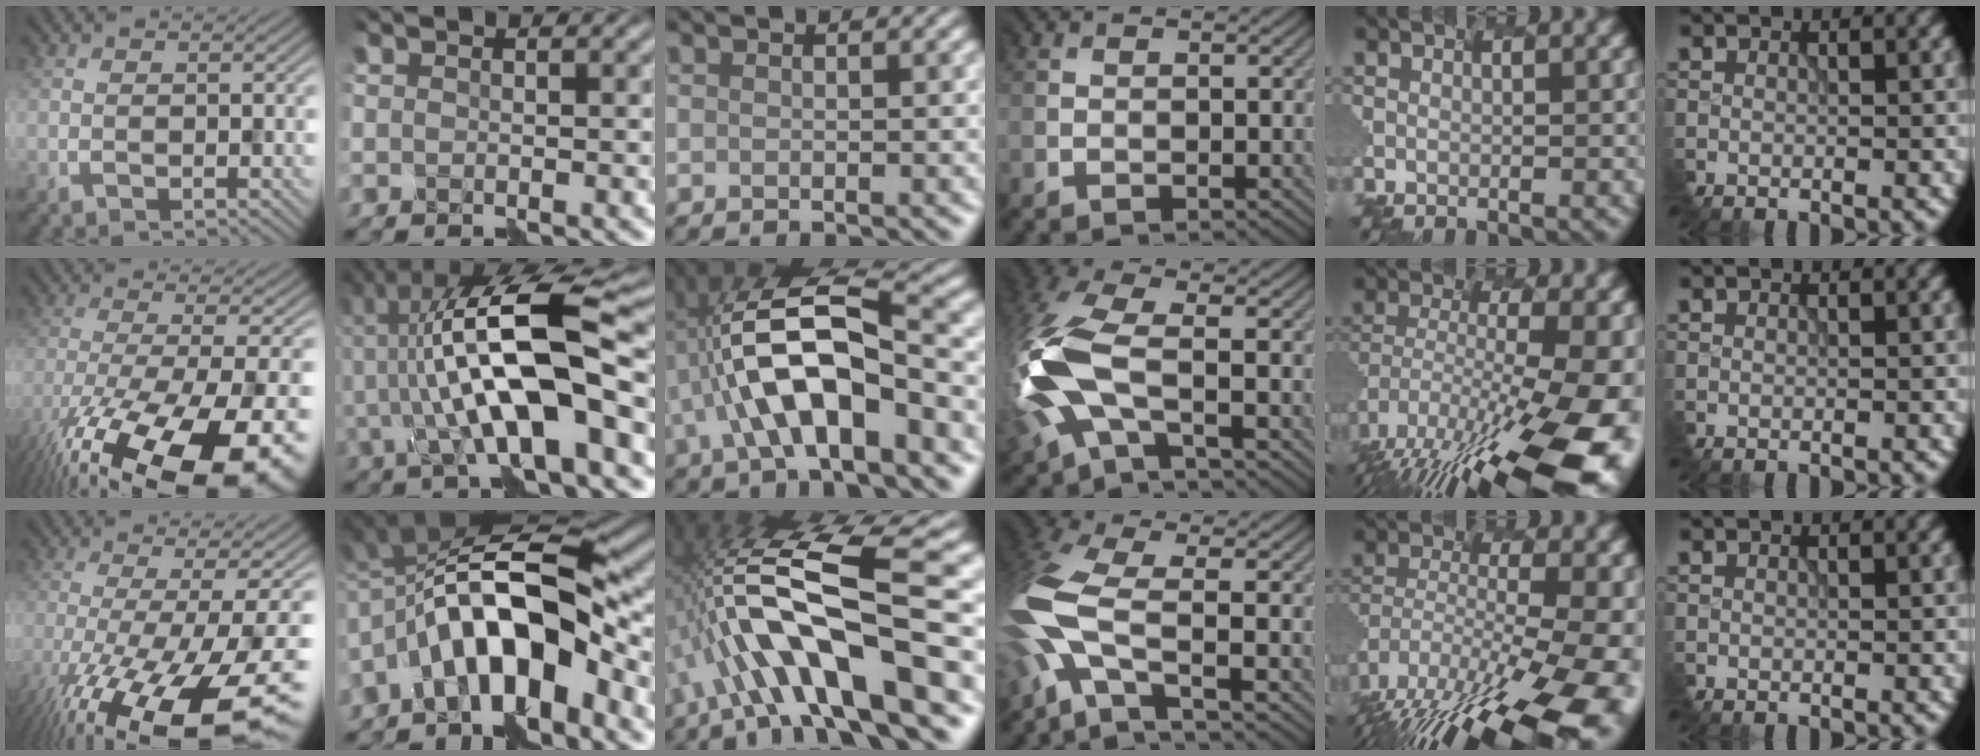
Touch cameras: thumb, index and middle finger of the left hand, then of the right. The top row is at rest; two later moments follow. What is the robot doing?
{"motion": "assemble", "object": "spray bottle"}